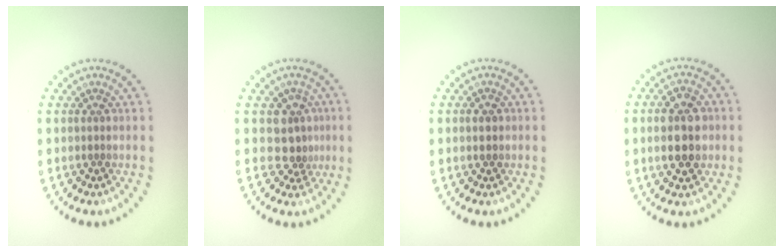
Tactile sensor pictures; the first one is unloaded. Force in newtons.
{"total": 2.8, "press": 2.3, "slide": 1.6}
{"total": 1.5, "press": 1.5, "slide": 0.2}
{"total": 4.8, "press": 4.8, "slide": 0.2}